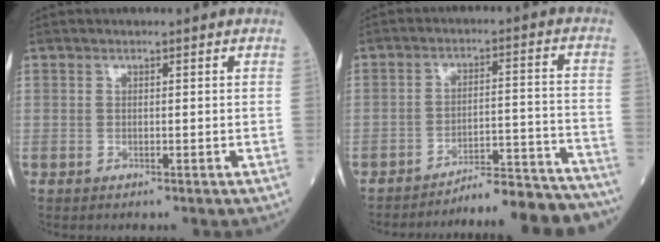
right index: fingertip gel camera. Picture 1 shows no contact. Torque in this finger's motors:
{"motor_torque": [-0.02, -0.38, 0.22, 0.07]}